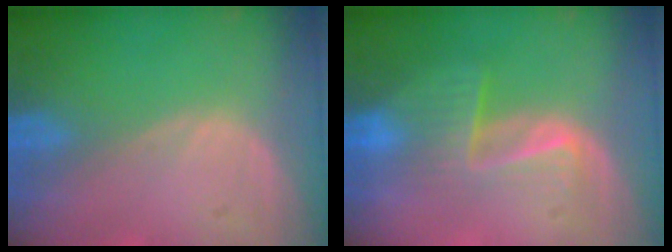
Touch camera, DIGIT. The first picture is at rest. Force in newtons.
{"total": 6.6, "press": 5.5, "slide": 3.6}